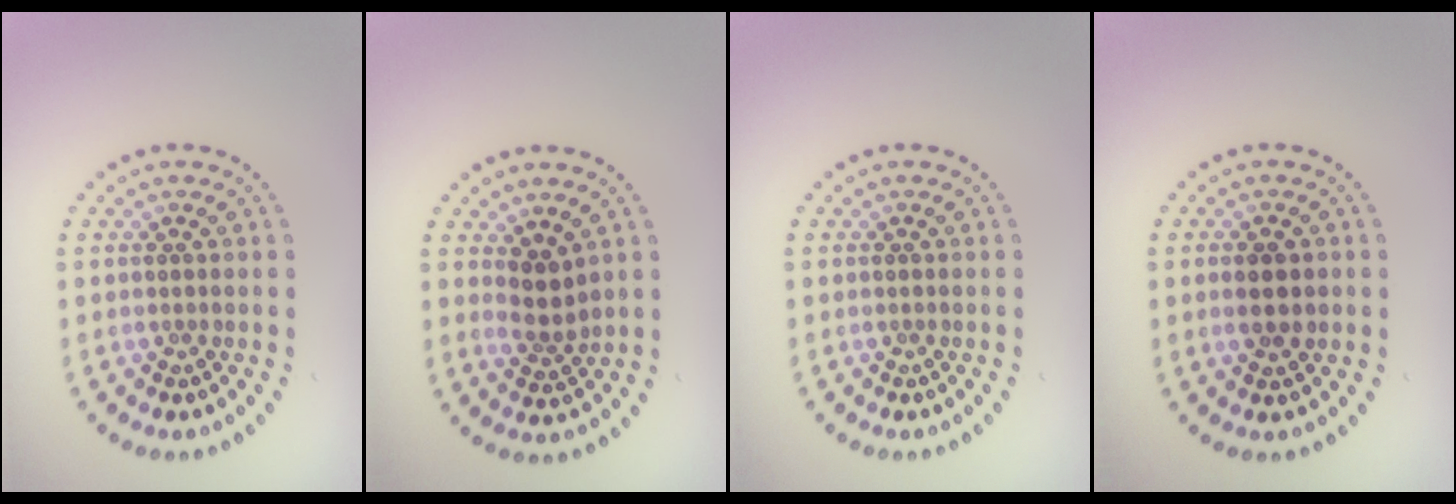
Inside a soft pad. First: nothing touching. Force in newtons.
{"total": 2.2, "press": 1.7, "slide": 1.3}
{"total": 0.0}
{"total": 2.1, "press": 2.1, "slide": 0.1}